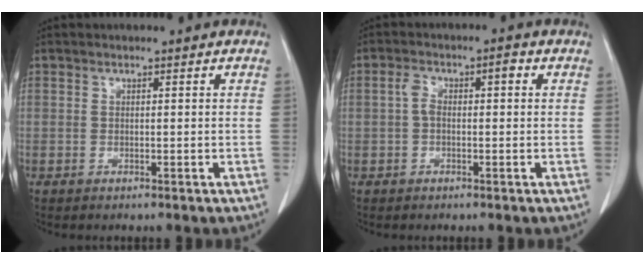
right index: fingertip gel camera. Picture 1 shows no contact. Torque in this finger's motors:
{"motor_torque": [0.25, 0.20, 0.06, 0.04]}